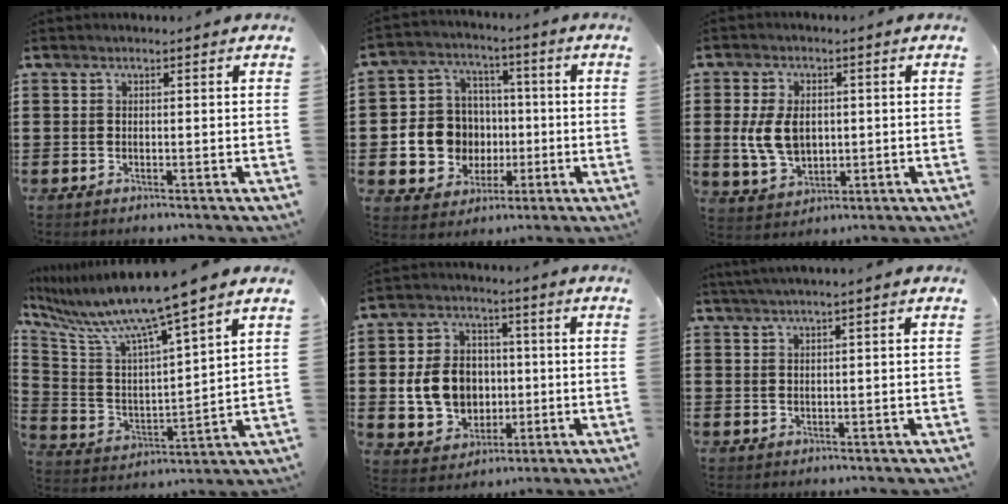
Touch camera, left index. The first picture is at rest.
{"total": 9.4, "force": [-0.7, 9.1, 2.3], "torque": [-0.082, 0.011, 0.000]}
{"total": 7.0, "force": [0.3, 4.9, 5.1], "torque": [-0.122, 0.004, -0.002]}
{"total": 9.3, "force": [7.8, -0.7, 4.9], "torque": [-0.130, -0.060, 0.125]}
{"total": 9.1, "force": [-0.3, 8.0, 4.4], "torque": [-0.107, 0.015, -0.005]}
{"total": 1.3, "force": [0.9, -0.3, 1.0], "torque": [-0.017, 0.000, 0.016]}